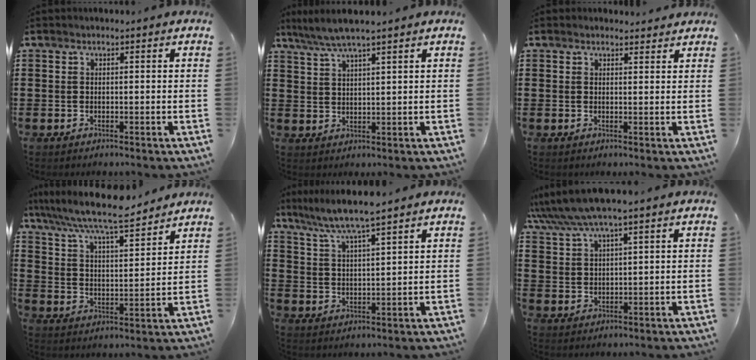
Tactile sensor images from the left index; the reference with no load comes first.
{"total": 3.9, "force": [2.9, 0.1, 2.6], "torque": [-0.055, -0.003, 0.053]}
{"total": 1.6, "force": [1.5, 0.5, 0.1], "torque": [0.002, 0.000, 0.029]}
{"total": 7.6, "force": [6.7, 0.5, 3.6], "torque": [-0.095, -0.037, 0.112]}
{"total": 5.3, "force": [4.7, -0.7, 2.4], "torque": [-0.064, -0.026, 0.078]}
{"total": 6.0, "force": [4.9, 0.3, 3.3], "torque": [-0.078, -0.012, 0.088]}